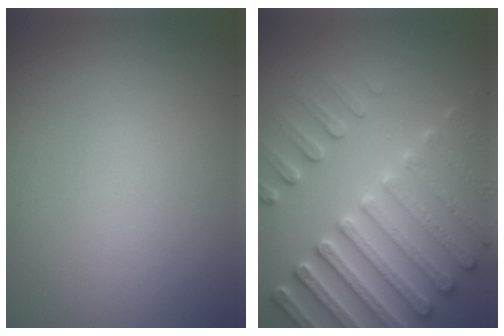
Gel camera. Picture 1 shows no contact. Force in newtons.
{"total": 7.6, "press": 7.3, "slide": 1.9}